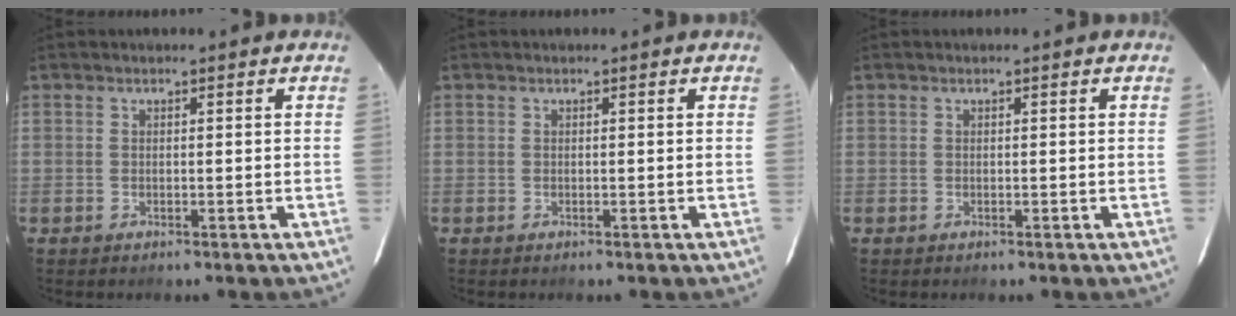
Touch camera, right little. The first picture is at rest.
{"total": 0.0}
{"total": 0.0}